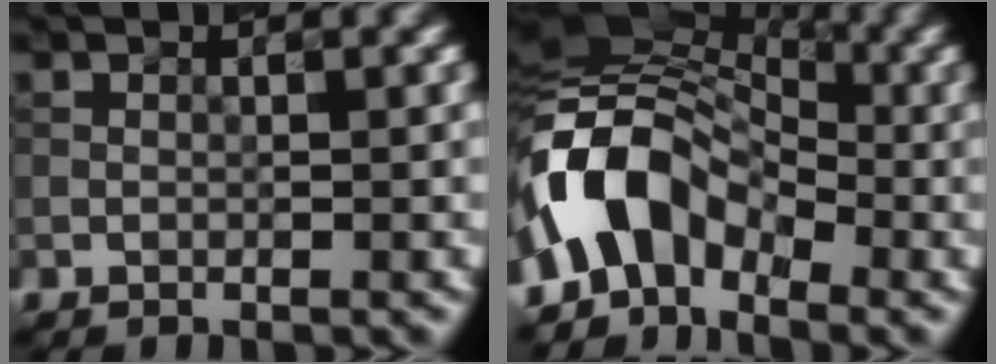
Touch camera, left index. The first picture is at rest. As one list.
[{"total": 8.1, "force": [-3.1, 5.4, 5.0], "torque": [-0.086, 0.016, -0.073]}]